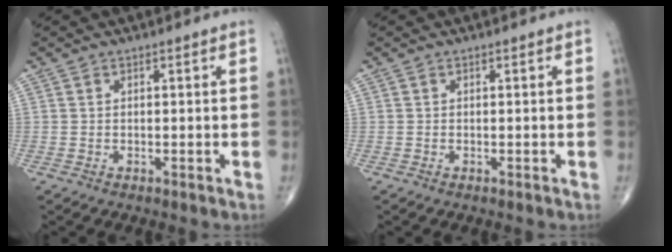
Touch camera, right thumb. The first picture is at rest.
{"total": 0.0}